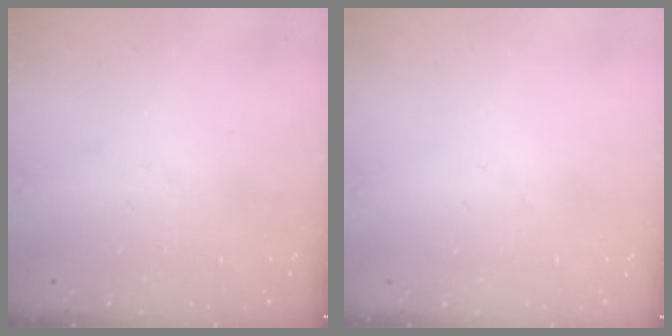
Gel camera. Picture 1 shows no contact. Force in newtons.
{"total": 1.1, "press": 1.1, "slide": 0.1}